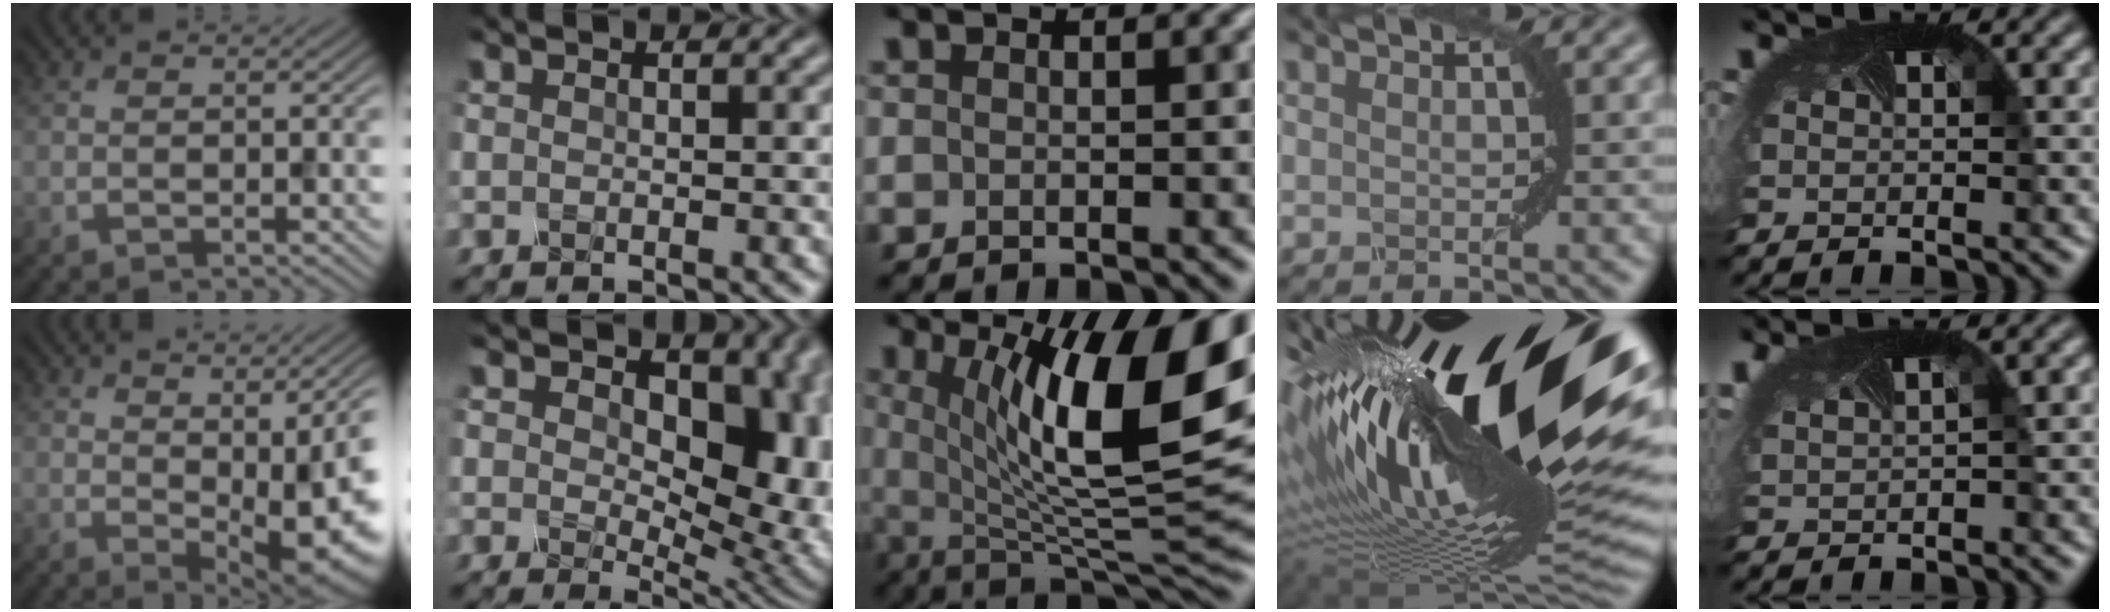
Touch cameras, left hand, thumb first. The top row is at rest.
{"thumb": {"total": 12.3, "force": [-0.4, 4.3, 11.5], "torque": [-0.151, -0.004, 0.013]}, "index": {"total": 13.0, "force": [2.5, 8.0, 10.0], "torque": [-0.120, -0.009, 0.040]}, "middle": {"total": 14.5, "force": [3.8, 4.4, 13.2], "torque": [-0.190, -0.007, 0.063]}, "ring": {"total": 21.3, "force": [4.8, 7.5, 19.4], "torque": [-0.345, -0.025, 0.093]}, "little": {"total": 6.0, "force": [2.3, 2.9, 4.7], "torque": [-0.116, 0.029, 0.045]}}